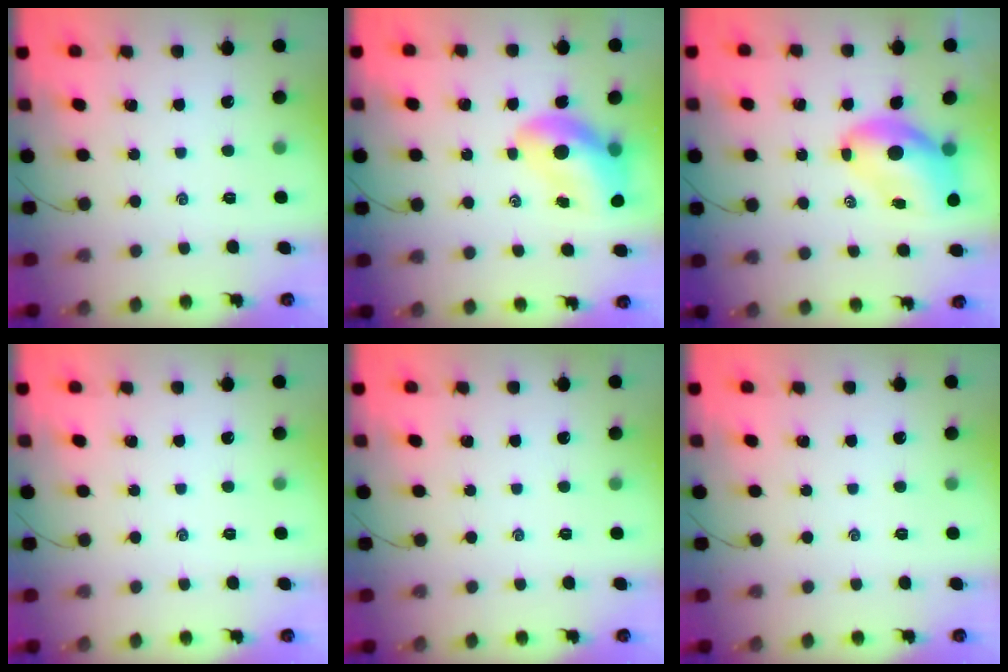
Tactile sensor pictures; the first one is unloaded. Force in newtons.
{"total": 12.1, "press": 11.6, "slide": 3.3}
{"total": 9.0, "press": 8.7, "slide": 2.2}
{"total": 0.0}
{"total": 0.0}
{"total": 0.0}